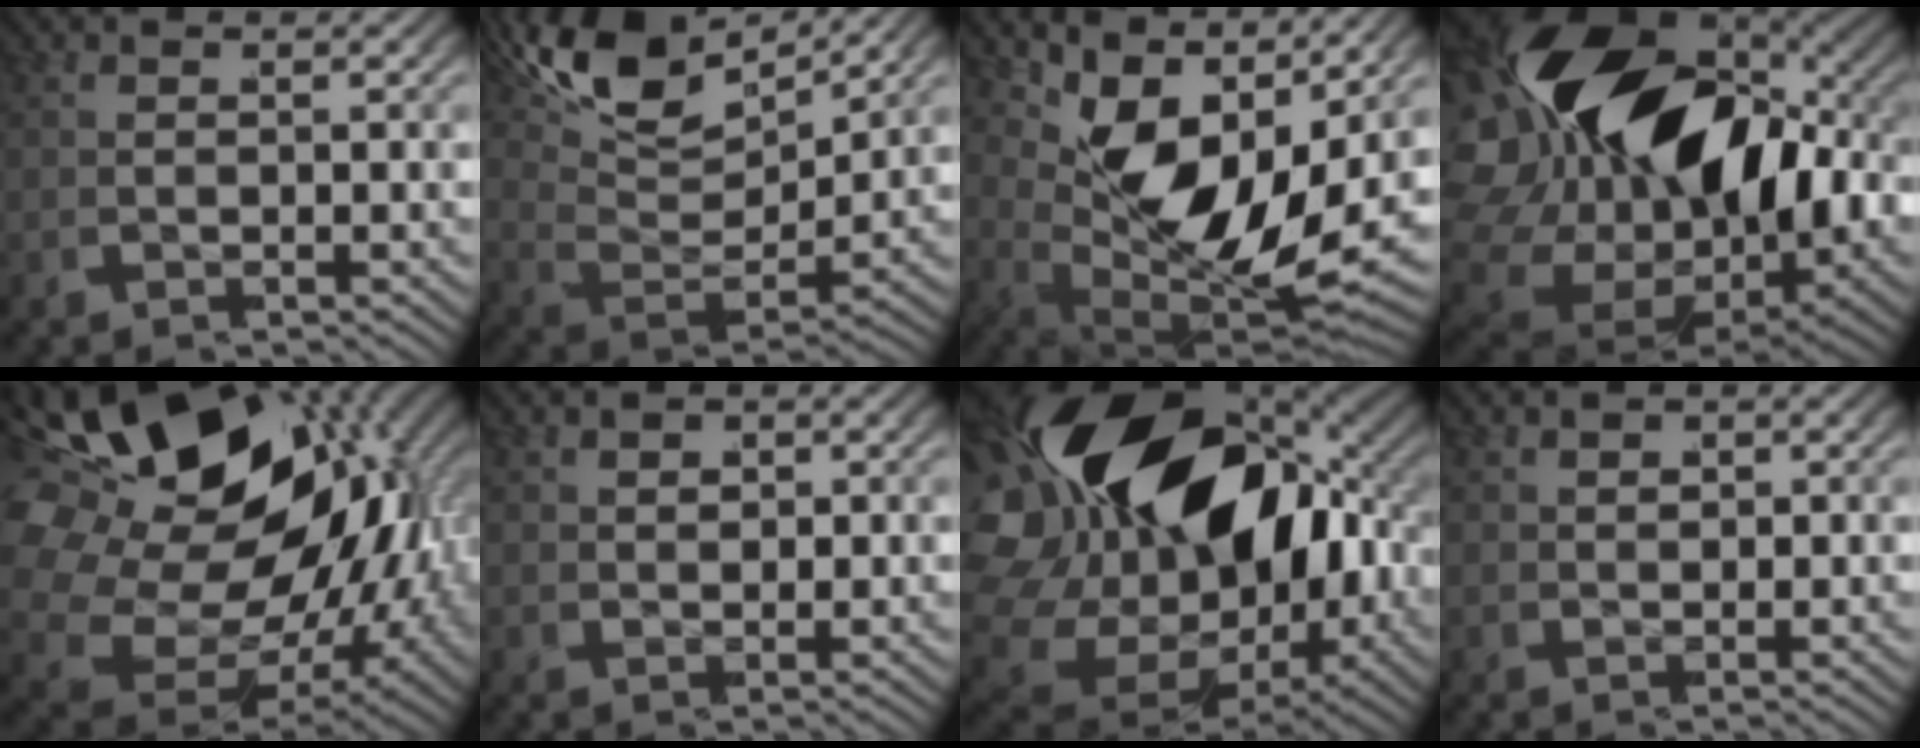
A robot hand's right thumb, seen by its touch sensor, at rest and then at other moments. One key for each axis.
{"total": 8.9, "fx": 3.2, "fy": 5.4, "fz": 6.3, "tx": -0.141, "ty": -0.009, "tz": 0.048}
{"total": 15.1, "fx": 1.4, "fy": 8.7, "fz": 12.2, "tx": -0.223, "ty": -0.041, "tz": 0.033}
{"total": 25.7, "fx": 0.2, "fy": 17.8, "fz": 18.6, "tx": -0.366, "ty": -0.051, "tz": 0.017}
{"total": 26.5, "fx": 0.0, "fy": 18.7, "fz": 18.8, "tx": -0.337, "ty": -0.039, "tz": 0.004}
{"total": 1.2, "fx": 0.4, "fy": 1.0, "fz": 0.5, "tx": -0.009, "ty": 0.000, "tz": 0.008}
{"total": 28.6, "fx": -0.1, "fy": 20.0, "fz": 20.5, "tx": -0.406, "ty": -0.052, "tz": 0.015}
{"total": 0.9, "fx": 0.2, "fy": 0.8, "fz": 0.2, "tx": -0.005, "ty": 0.001, "tz": 0.004}